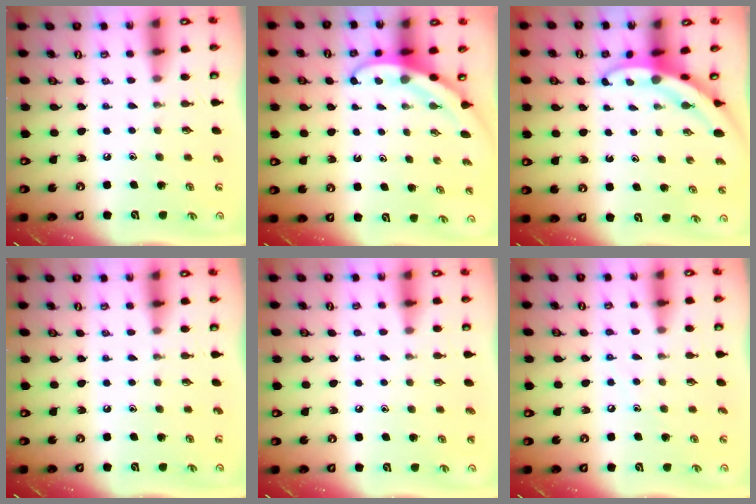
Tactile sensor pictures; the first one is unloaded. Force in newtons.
{"total": 4.0, "press": 4.0, "slide": 0.4}
{"total": 3.1, "press": 3.1, "slide": 0.3}
{"total": 0.0}
{"total": 2.0, "press": 2.0, "slide": 0.2}
{"total": 5.0, "press": 4.9, "slide": 0.7}